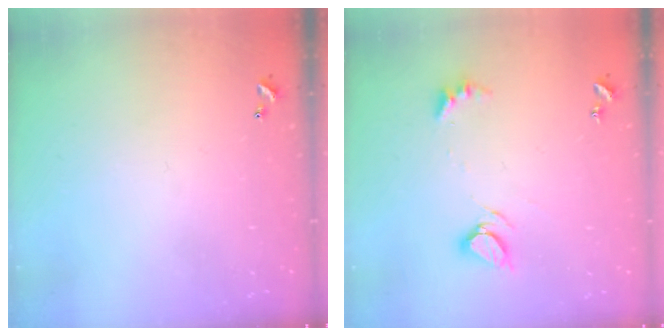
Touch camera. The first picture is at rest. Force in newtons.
{"total": 8.2, "press": 8.1, "slide": 0.9}